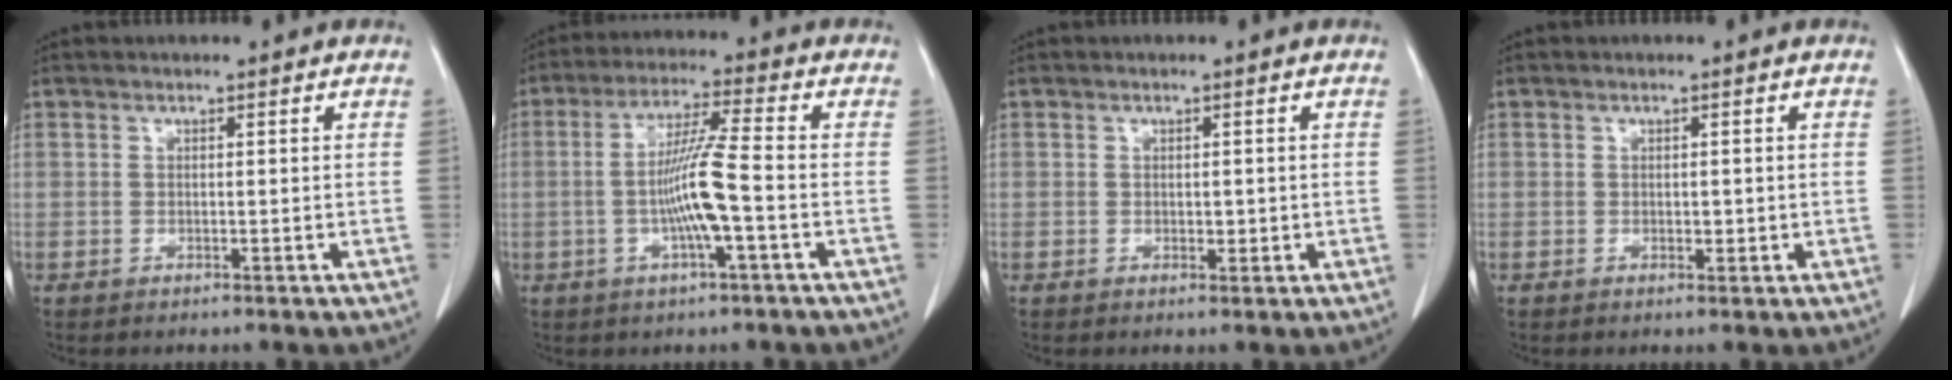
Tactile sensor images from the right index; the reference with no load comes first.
{"total": 9.1, "force": [-1.7, -0.2, 9.0], "torque": [-0.174, 0.001, -0.035]}
{"total": 1.5, "force": [0.0, 1.0, 1.1], "torque": [-0.013, -0.001, 0.002]}
{"total": 1.4, "force": [0.0, 0.9, 1.0], "torque": [-0.012, 0.000, 0.001]}